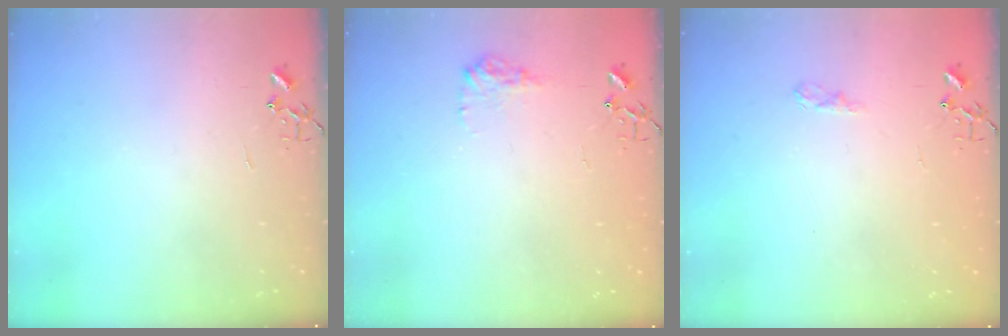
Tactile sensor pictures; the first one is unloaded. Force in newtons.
{"total": 8.9, "press": 8.9, "slide": 0.3}
{"total": 5.3, "press": 5.2, "slide": 0.6}